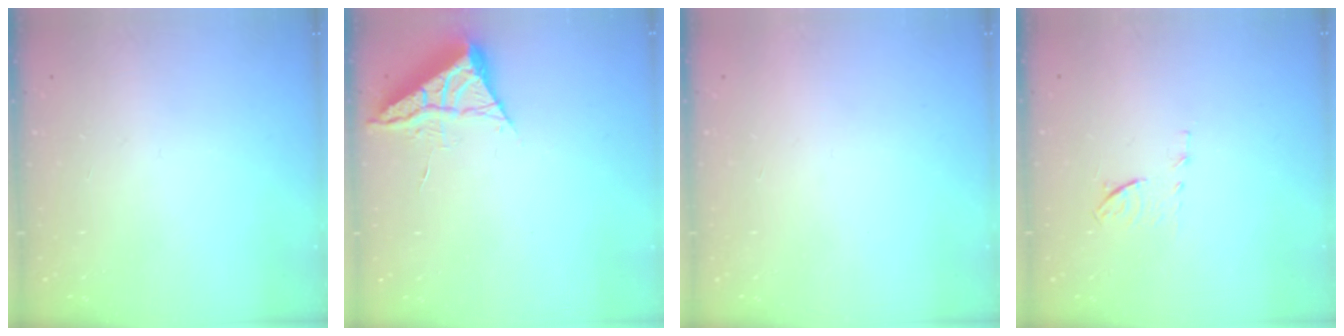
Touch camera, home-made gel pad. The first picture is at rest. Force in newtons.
{"total": 5.4, "press": 5.4, "slide": 0.8}
{"total": 1.5, "press": 1.5, "slide": 0.1}
{"total": 6.2, "press": 6.1, "slide": 1.0}